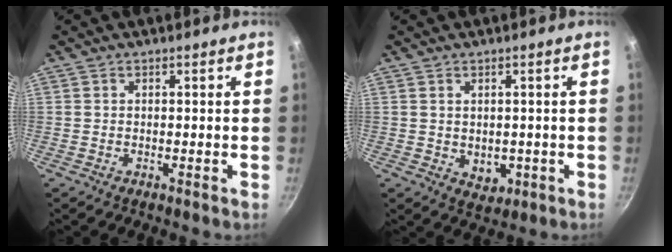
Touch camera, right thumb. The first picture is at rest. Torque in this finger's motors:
{"motor_torque": [-0.72, 0.06, 0.14, 0.61, -0.01]}